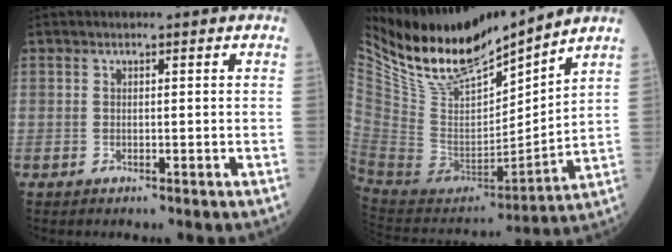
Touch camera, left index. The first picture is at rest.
{"total": 15.7, "force": [14.6, 1.8, 5.4], "torque": [-0.116, -0.019, 0.290]}